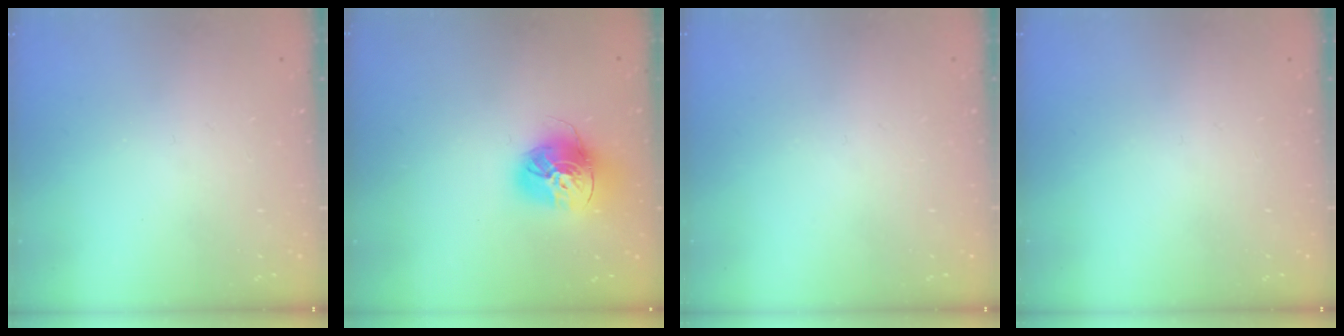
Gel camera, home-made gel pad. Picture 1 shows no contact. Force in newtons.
{"total": 16.2, "press": 16.1, "slide": 1.8}
{"total": 0.0}
{"total": 0.0}